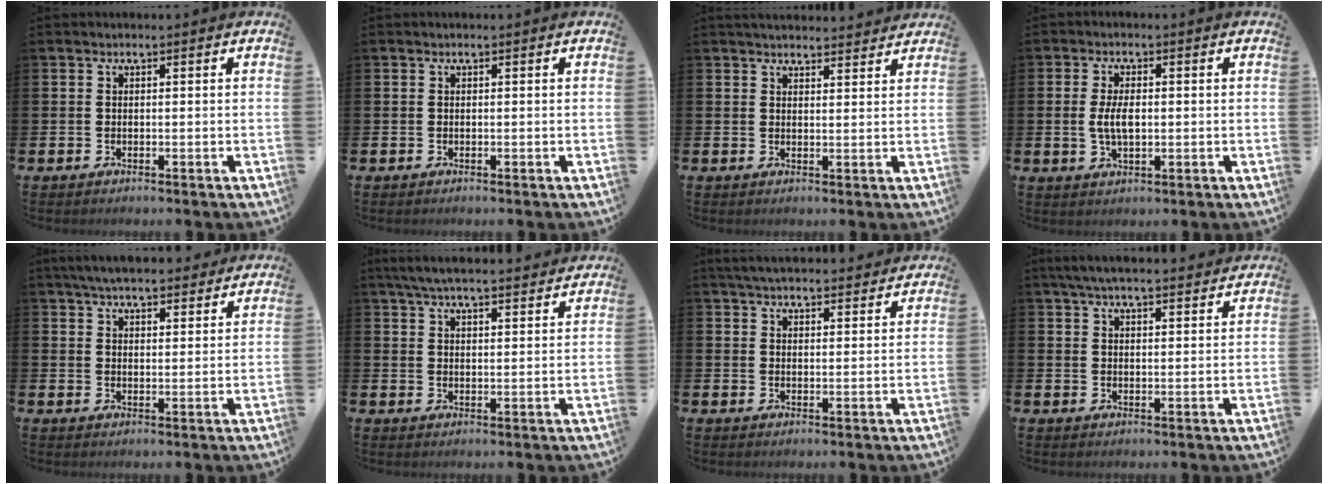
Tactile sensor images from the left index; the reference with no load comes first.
{"total": 0.0}
{"total": 3.1, "force": [3.1, 0.5, 0.3], "torque": [-0.001, -0.018, 0.054]}
{"total": 4.0, "force": [0.2, 1.9, 3.5], "torque": [-0.062, -0.001, -0.004]}
{"total": 5.3, "force": [5.1, 0.9, 1.2], "torque": [-0.035, -0.016, 0.094]}
{"total": 5.8, "force": [5.6, 0.4, 1.6], "torque": [-0.045, -0.022, 0.102]}
{"total": 4.6, "force": [4.4, 0.7, 0.8], "torque": [-0.025, -0.019, 0.081]}
{"total": 4.9, "force": [4.7, 0.5, 1.5], "torque": [-0.041, -0.016, 0.086]}